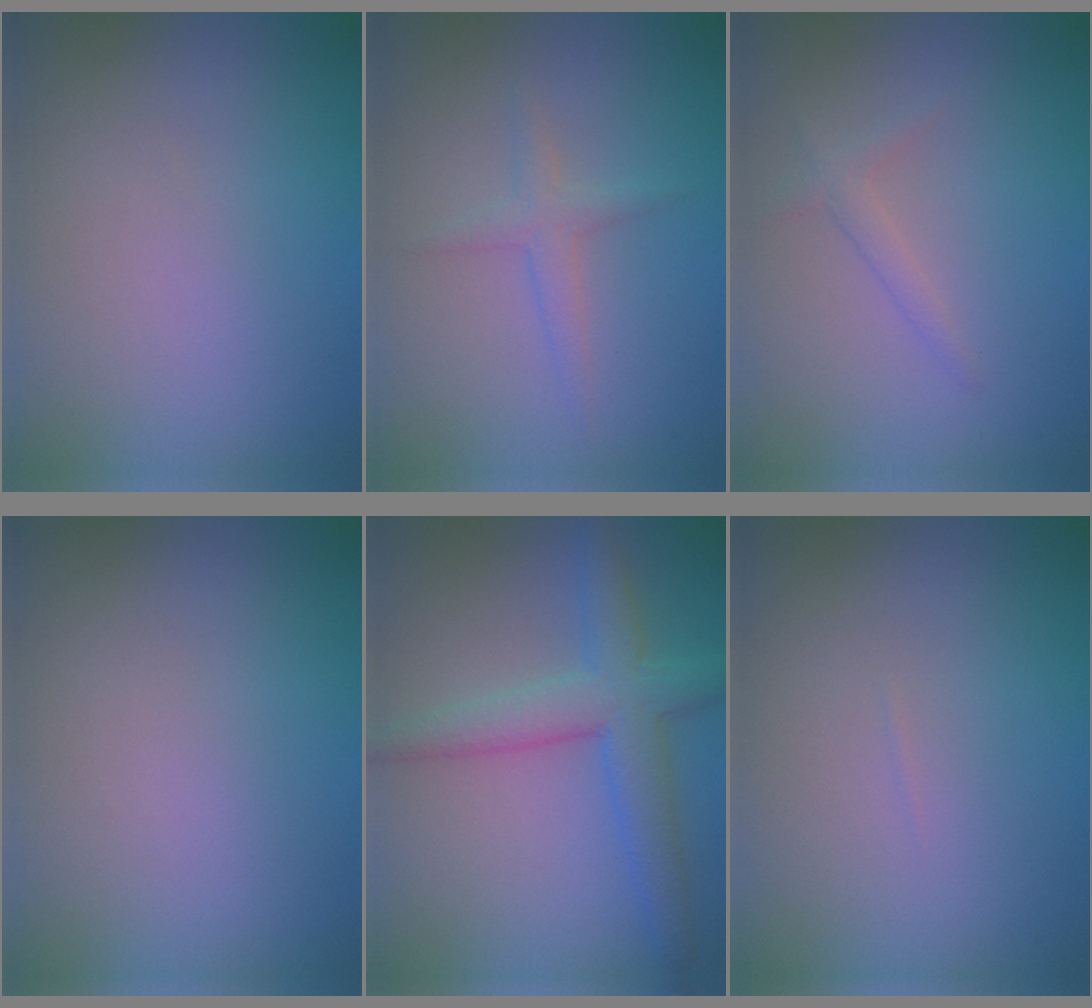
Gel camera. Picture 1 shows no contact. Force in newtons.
{"total": 1.6, "press": 1.6, "slide": 0.0}
{"total": 1.1, "press": 1.1, "slide": 0.1}
{"total": 0.0}
{"total": 4.7, "press": 4.7, "slide": 0.3}
{"total": 0.0}